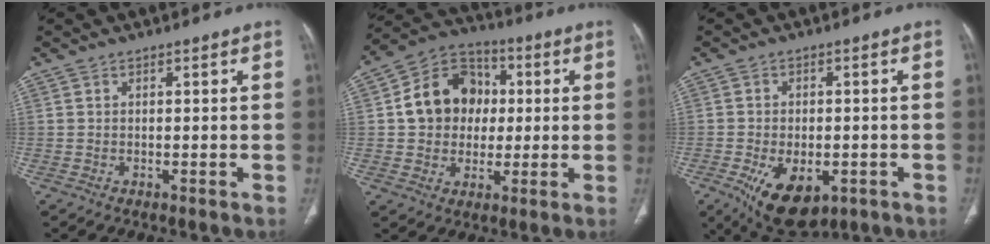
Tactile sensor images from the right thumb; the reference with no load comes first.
{"total": 13.9, "force": [1.1, 11.7, 7.5], "torque": [-0.085, 0.021, 0.012]}
{"total": 12.2, "force": [-5.0, 6.9, 8.8], "torque": [-0.137, 0.003, -0.063]}